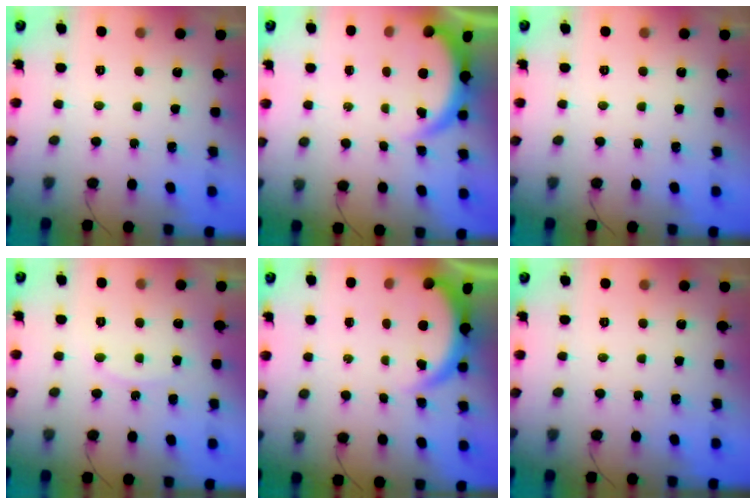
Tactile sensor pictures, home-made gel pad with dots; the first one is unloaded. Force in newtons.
{"total": 3.8, "press": 3.8, "slide": 0.2}
{"total": 0.0}
{"total": 6.6, "press": 6.6, "slide": 0.3}
{"total": 3.8, "press": 3.8, "slide": 0.2}
{"total": 0.0}